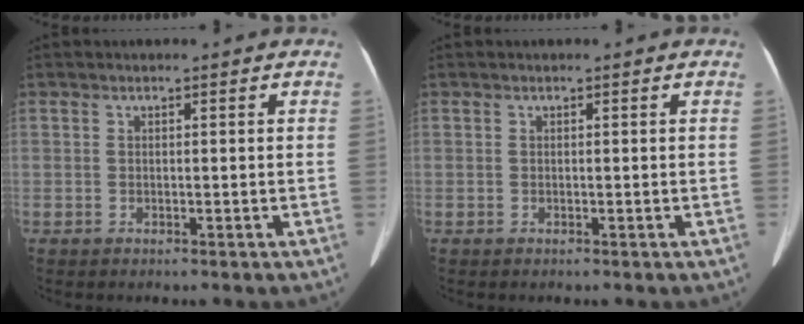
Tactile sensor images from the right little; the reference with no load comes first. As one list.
[{"total": 0.0}]